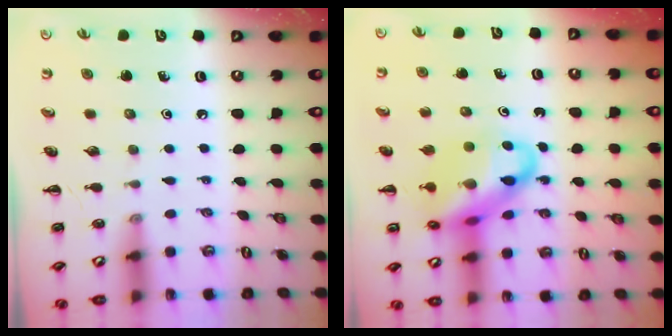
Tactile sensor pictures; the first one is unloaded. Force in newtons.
{"total": 17.5, "press": 17.2, "slide": 3.4}